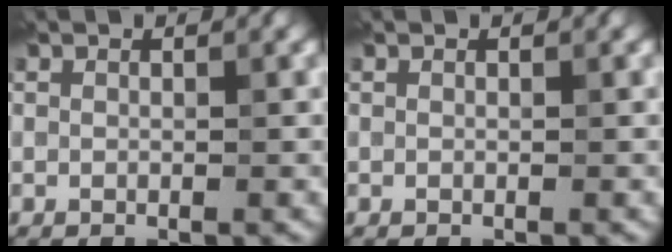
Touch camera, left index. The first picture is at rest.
{"total": 0.0}